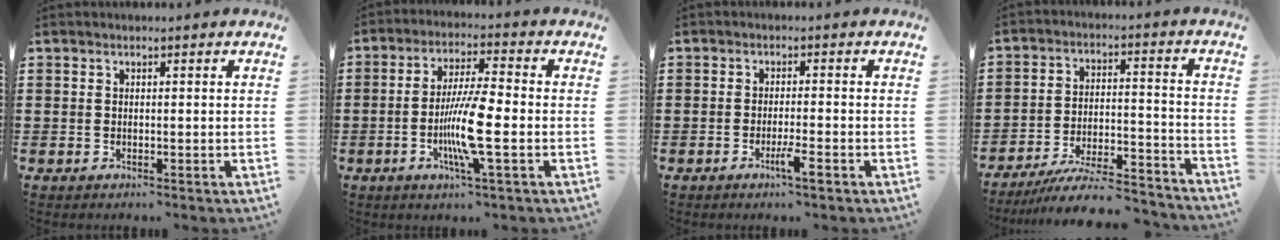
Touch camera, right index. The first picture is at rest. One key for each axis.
{"total": 9.8, "fx": -2.3, "fy": 1.4, "fz": 9.4, "tx": -0.188, "ty": -0.012, "tz": -0.049}
{"total": 3.2, "fx": -1.9, "fy": 0.1, "fz": 2.5, "tx": -0.048, "ty": -0.007, "tz": -0.035}
{"total": 8.8, "fx": -8.0, "fy": 1.1, "fz": 3.6, "tx": -0.064, "ty": 0.012, "tz": -0.154}